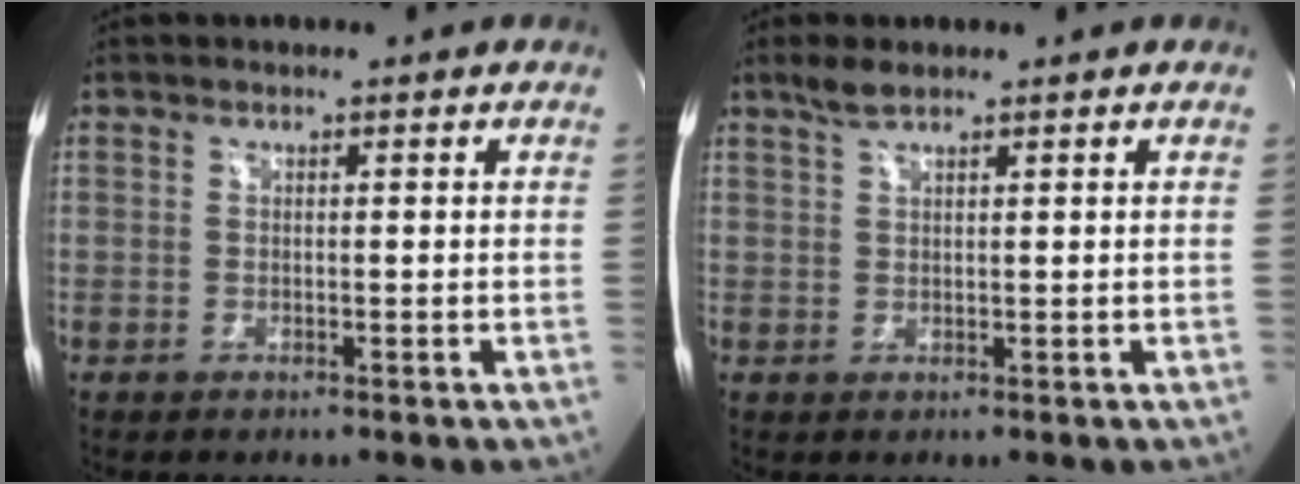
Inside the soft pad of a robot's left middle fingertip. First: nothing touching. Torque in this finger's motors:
{"motor_torque": [0.20, -0.03, -0.05, 0.03]}